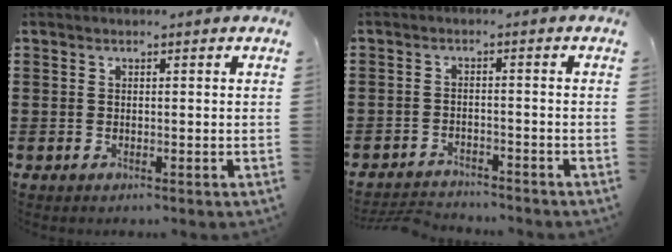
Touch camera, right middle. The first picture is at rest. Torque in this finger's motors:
{"motor_torque": [0.02, -0.01, 0.01, 0.04]}